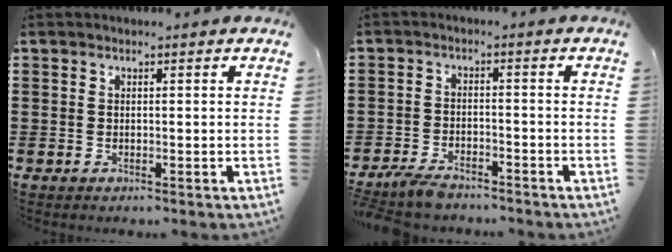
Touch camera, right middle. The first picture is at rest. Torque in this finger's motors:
{"motor_torque": [1.40, 0.02, 0.50, 0.16]}